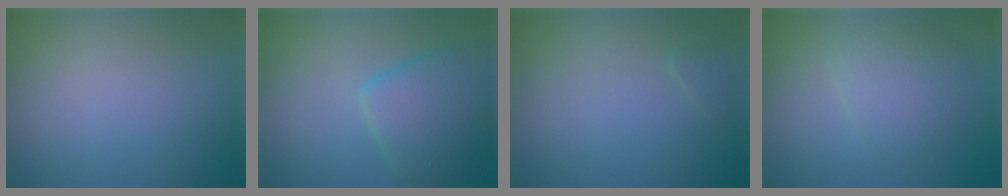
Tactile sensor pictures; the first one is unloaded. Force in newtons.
{"total": 4.8, "press": 4.8, "slide": 0.1}
{"total": 0.6, "press": 0.6, "slide": 0.0}
{"total": 3.0, "press": 3.0, "slide": 0.1}